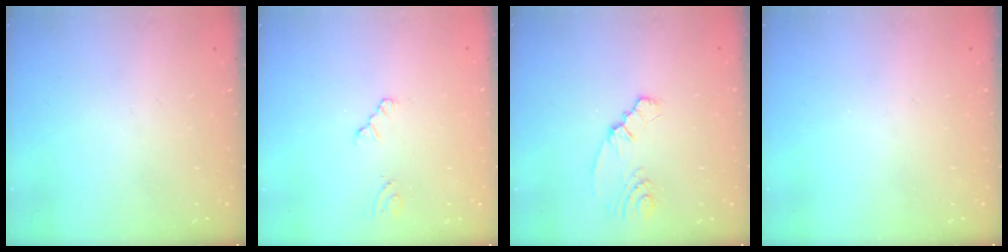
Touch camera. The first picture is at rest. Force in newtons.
{"total": 0.7, "press": 0.7, "slide": 0.2}
{"total": 2.3, "press": 2.3, "slide": 0.5}
{"total": 0.0}